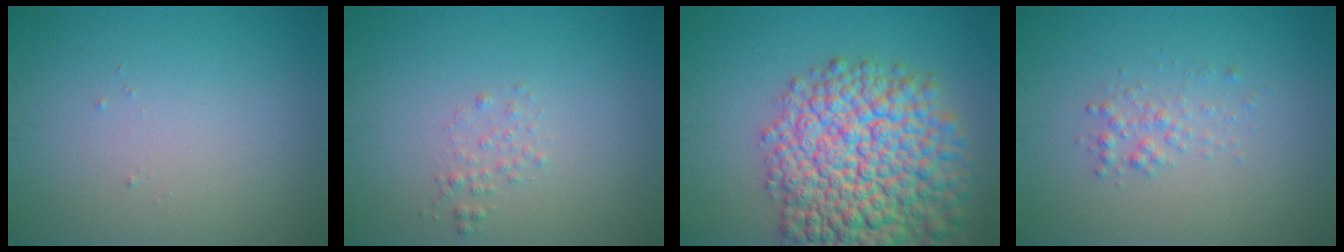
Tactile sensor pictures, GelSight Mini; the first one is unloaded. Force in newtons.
{"total": 1.0, "press": 1.0, "slide": 0.0}
{"total": 13.2, "press": 13.1, "slide": 0.6}
{"total": 1.4, "press": 1.4, "slide": 0.1}